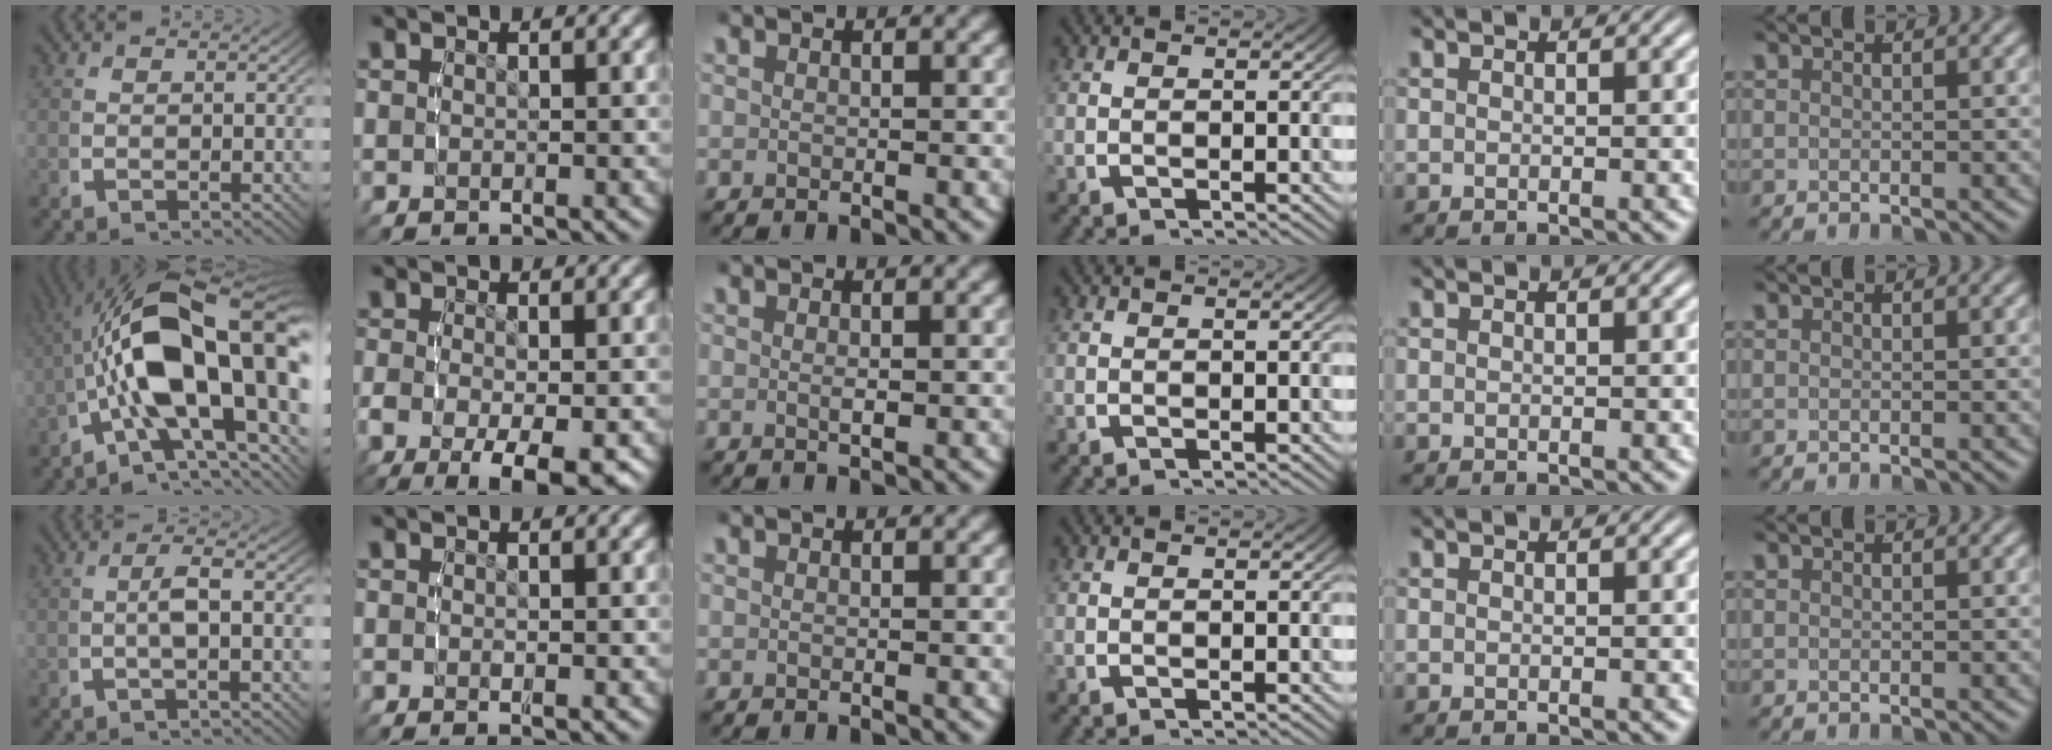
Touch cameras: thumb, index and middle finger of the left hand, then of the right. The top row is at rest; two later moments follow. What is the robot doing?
{"motion": "lift_and_place", "object": "button"}